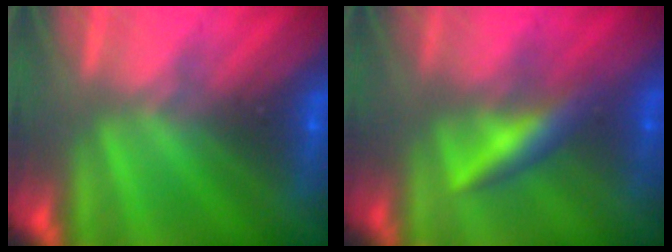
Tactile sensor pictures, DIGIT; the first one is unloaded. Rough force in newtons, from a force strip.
{"total": 2.5}